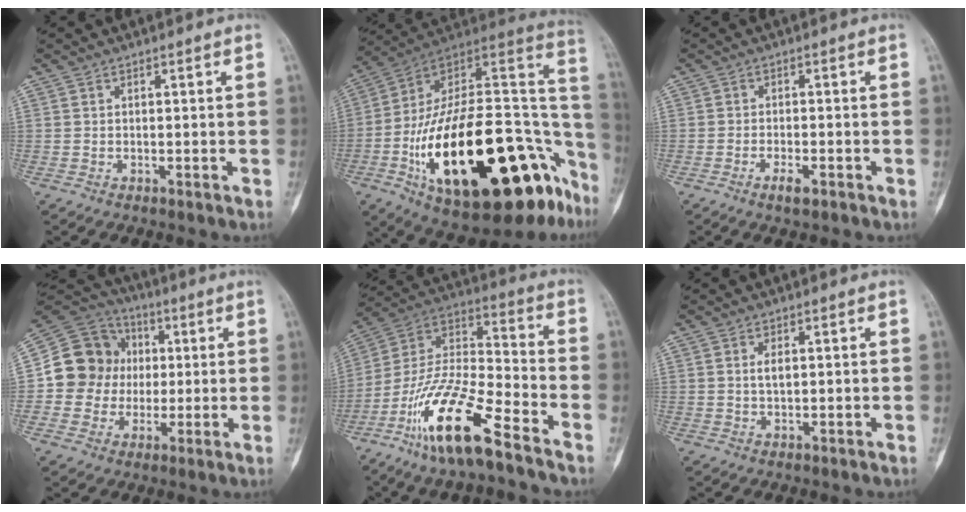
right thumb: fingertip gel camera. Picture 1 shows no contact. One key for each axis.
{"total": 38.9, "fx": -13.0, "fy": 17.2, "fz": 32.4, "tx": -0.418, "ty": 0.062, "tz": -0.197}
{"total": 2.6, "fx": -1.5, "fy": 0.9, "fz": 2.0, "tx": -0.038, "ty": 0.005, "tz": -0.028}
{"total": 13.9, "fx": 0.8, "fy": 13.0, "fz": 4.8, "tx": -0.053, "ty": 0.024, "tz": 0.015}
{"total": 19.3, "fx": -12.0, "fy": 4.7, "fz": 14.3, "tx": -0.288, "ty": 0.065, "tz": -0.224}
{"total": 2.0, "fx": 0.5, "fy": 1.0, "fz": 1.7, "tx": -0.027, "ty": -0.004, "tz": 0.010}